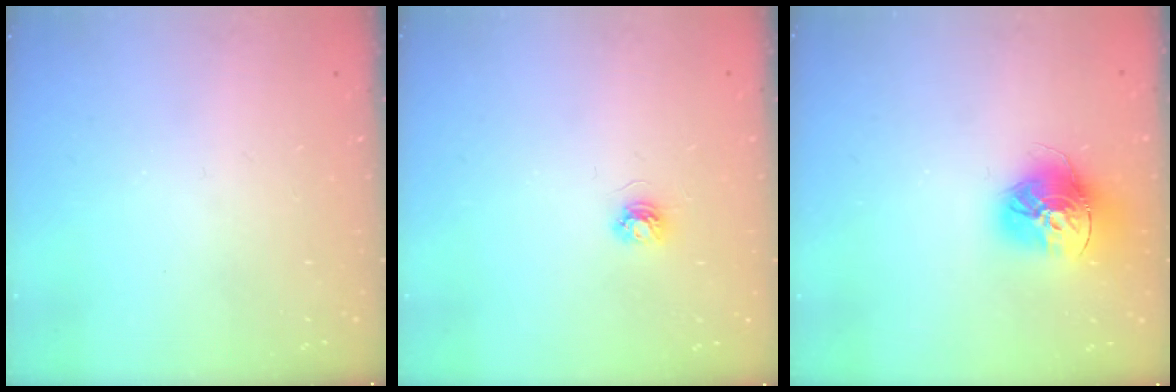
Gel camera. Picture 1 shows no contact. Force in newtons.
{"total": 3.4, "press": 3.4, "slide": 0.4}
{"total": 15.9, "press": 15.9, "slide": 1.5}